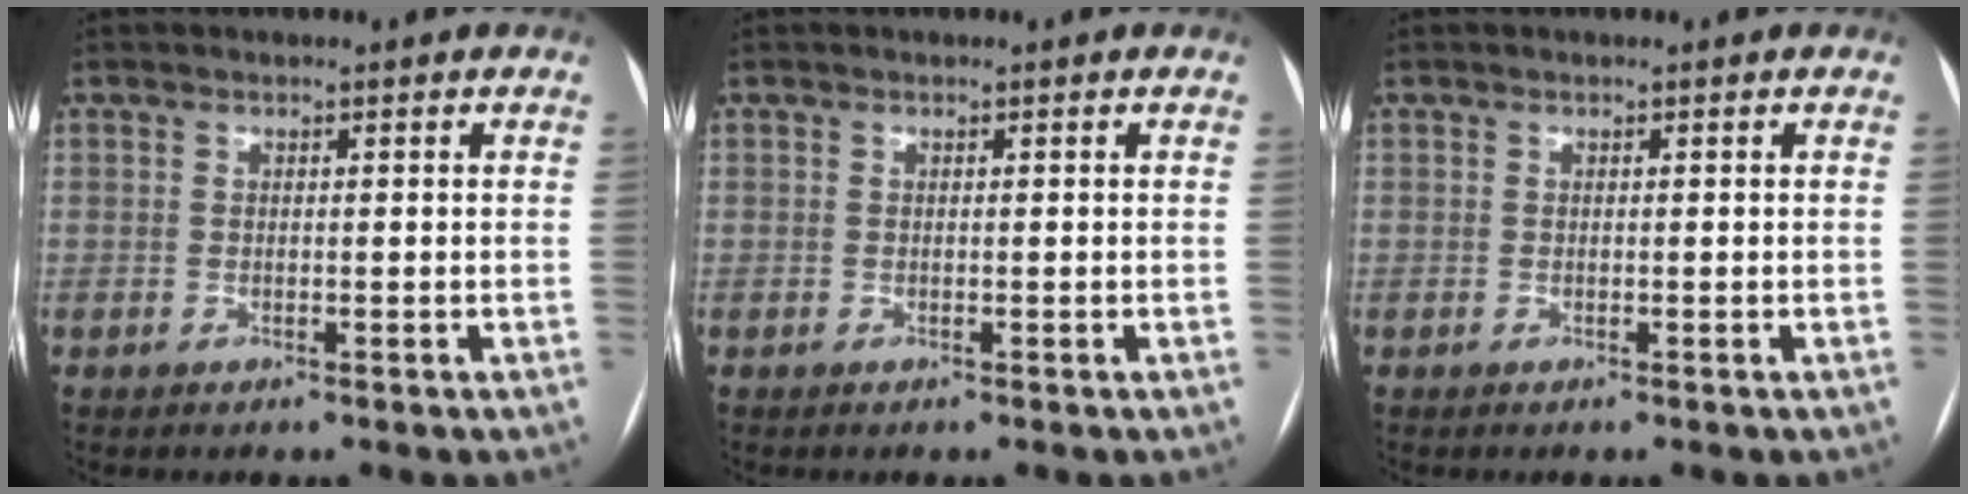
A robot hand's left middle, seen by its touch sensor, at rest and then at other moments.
{"total": 0.0}
{"total": 0.0}